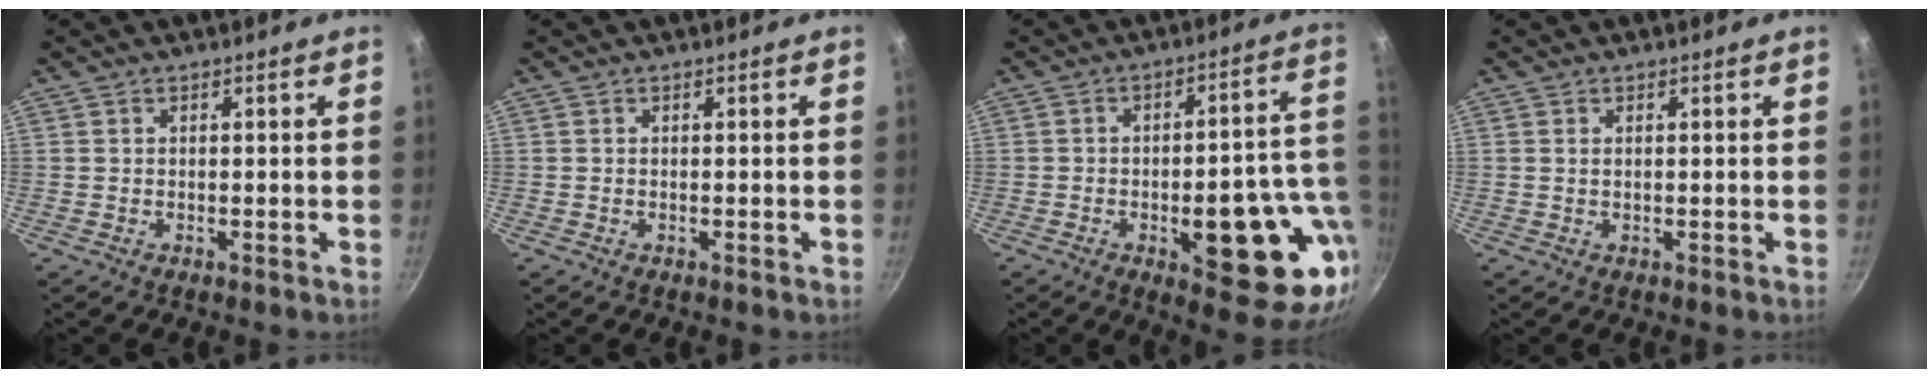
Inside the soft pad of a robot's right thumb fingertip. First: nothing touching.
{"total": 0.0}
{"total": 19.8, "force": [-4.8, 7.9, 17.6], "torque": [-0.171, 0.019, -0.057]}
{"total": 0.7, "force": [0.2, 0.4, 0.6], "torque": [-0.010, 0.000, 0.003]}